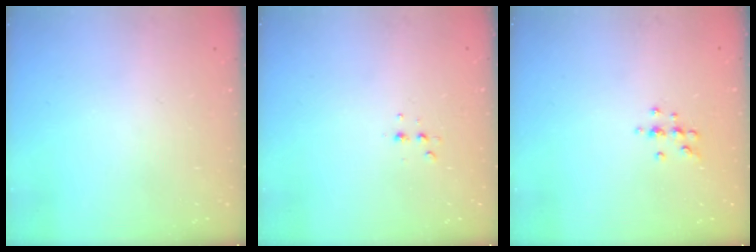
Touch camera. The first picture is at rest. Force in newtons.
{"total": 3.6, "press": 3.5, "slide": 1.1}
{"total": 4.9, "press": 4.8, "slide": 0.7}